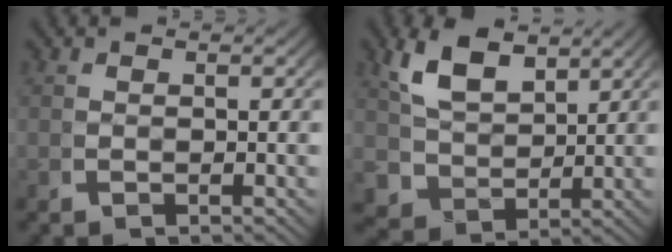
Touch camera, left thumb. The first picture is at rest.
{"total": 5.1, "force": [2.3, 3.9, 2.5], "torque": [-0.077, -0.024, 0.058]}